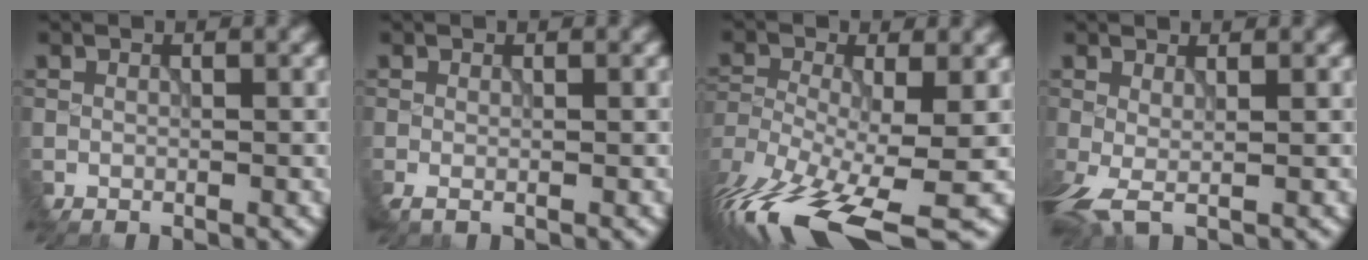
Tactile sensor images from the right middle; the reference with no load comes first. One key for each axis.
{"total": 0.7, "fx": -0.2, "fy": 0.0, "fz": 0.7, "tx": -0.009, "ty": -0.002, "tz": -0.004}
{"total": 12.4, "fx": -8.2, "fy": 3.9, "fz": 8.5, "tx": -0.178, "ty": -0.028, "tz": -0.127}
{"total": 2.3, "fx": 0.1, "fy": 0.5, "fz": 2.3, "tx": -0.049, "ty": 0.003, "tz": -0.003}